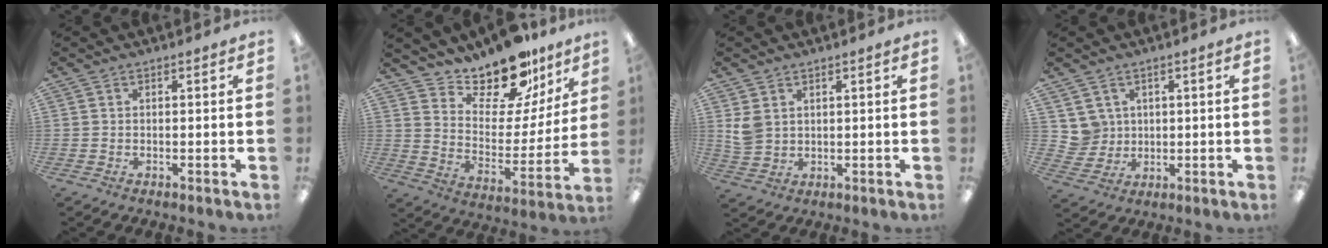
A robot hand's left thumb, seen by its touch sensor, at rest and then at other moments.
{"total": 16.6, "force": [14.7, 6.1, 4.9], "torque": [-0.079, -0.126, 0.258]}
{"total": 4.5, "force": [2.3, 3.4, 1.9], "torque": [-0.034, -0.003, 0.045]}
{"total": 5.3, "force": [2.8, 4.4, -0.4], "torque": [-0.001, -0.009, 0.054]}